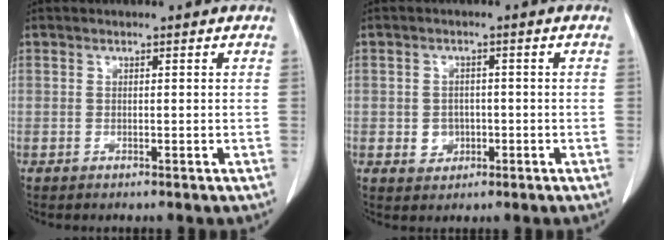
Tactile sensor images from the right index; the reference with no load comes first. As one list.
[{"total": 3.1, "force": [-0.7, 2.8, 1.1], "torque": [-0.012, 0.005, -0.003]}]